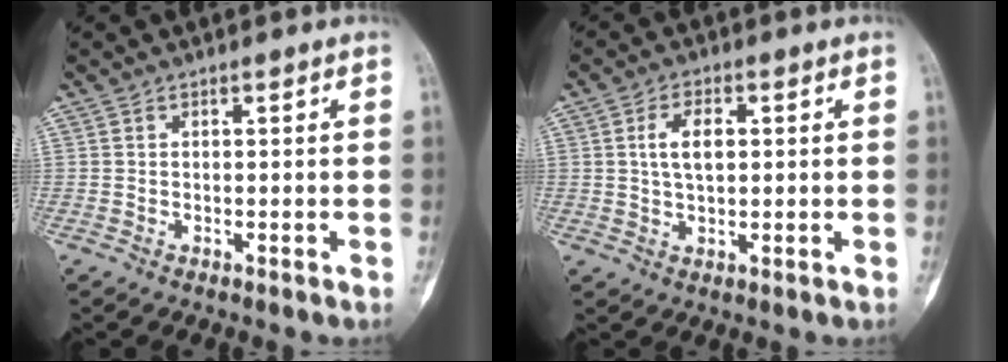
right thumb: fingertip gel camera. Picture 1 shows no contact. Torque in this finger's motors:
{"motor_torque": [0.51, 0.57, 0.23, -0.22, 0.18]}